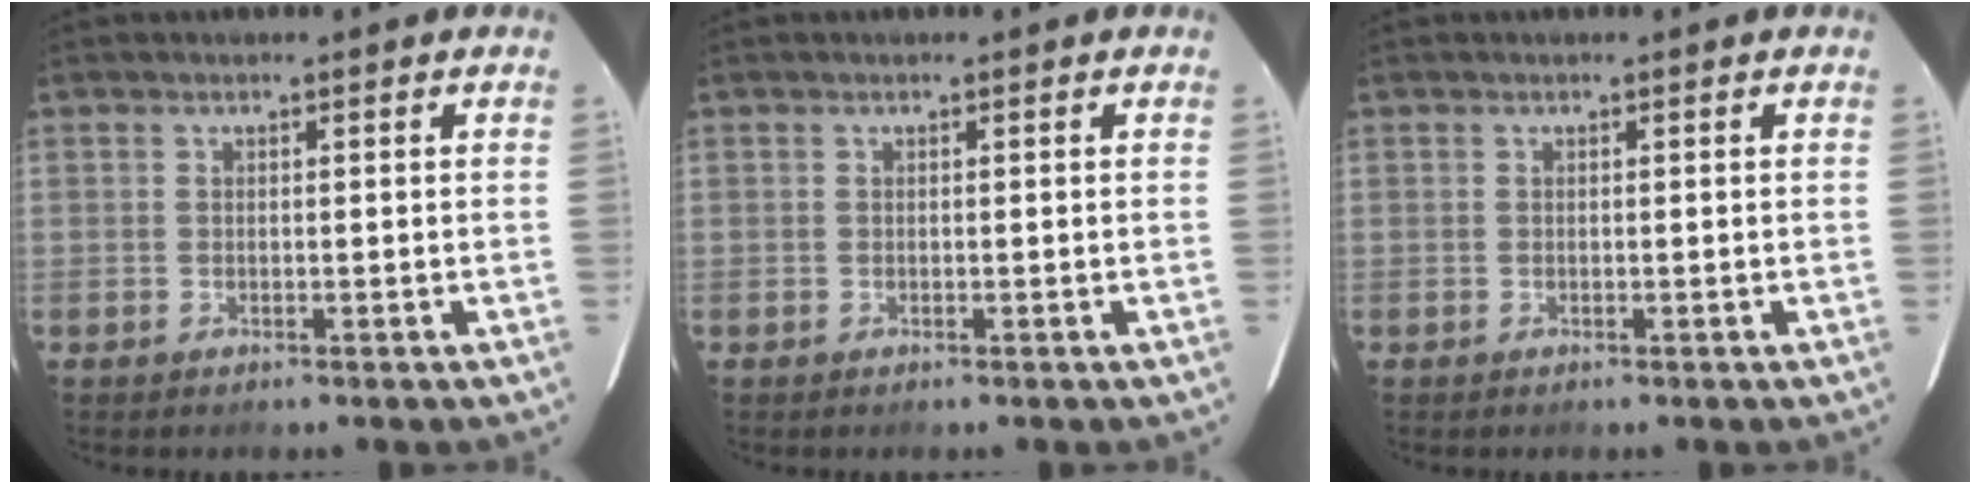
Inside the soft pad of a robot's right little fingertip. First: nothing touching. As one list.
[{"total": 0.0}, {"total": 0.0}]